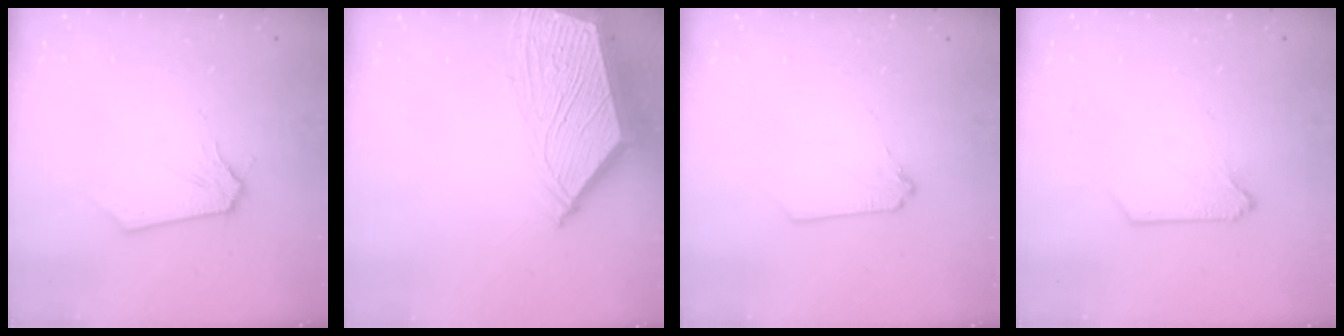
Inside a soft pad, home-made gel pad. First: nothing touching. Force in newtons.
{"total": 11.7, "press": 11.6, "slide": 1.5}
{"total": 0.0}
{"total": 0.0}